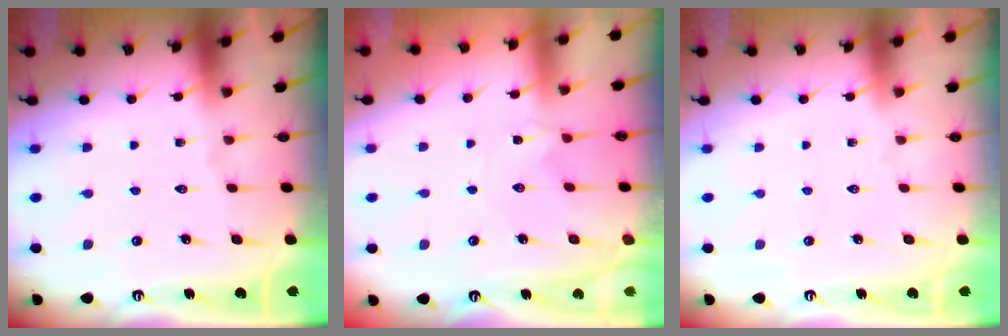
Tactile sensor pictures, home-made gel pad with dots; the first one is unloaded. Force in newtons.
{"total": 1.3, "press": 1.2, "slide": 0.4}
{"total": 0.0}